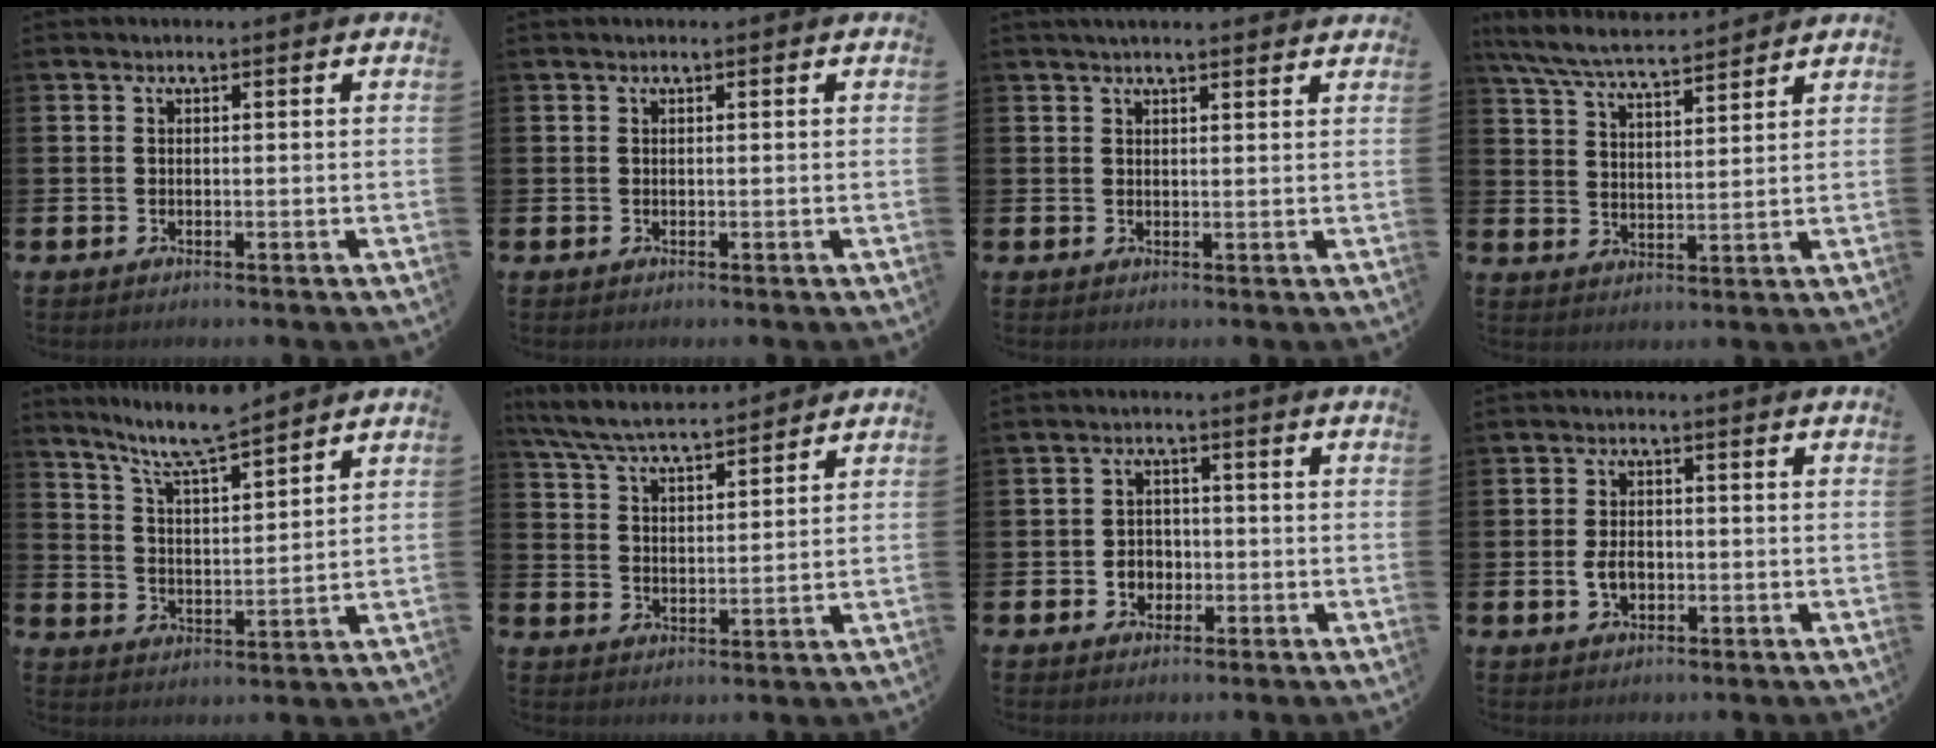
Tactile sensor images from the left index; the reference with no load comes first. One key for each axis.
{"total": 0.0}
{"total": 2.3, "fx": 2.2, "fy": 0.2, "fz": 0.6, "tx": -0.011, "ty": -0.005, "tz": 0.039}
{"total": 7.1, "fx": 6.7, "fy": 0.8, "fz": 2.2, "tx": -0.067, "ty": -0.033, "tz": 0.121}
{"total": 8.2, "fx": 7.5, "fy": 0.4, "fz": 3.3, "tx": -0.090, "ty": -0.036, "tz": 0.135}
{"total": 6.7, "fx": 6.4, "fy": 0.6, "fz": 2.0, "tx": -0.062, "ty": -0.032, "tz": 0.114}
{"total": 2.9, "fx": -0.8, "fy": 2.6, "fz": 1.0, "tx": -0.016, "ty": 0.002, "tz": -0.023}
{"total": 2.9, "fx": -0.6, "fy": 2.0, "fz": 2.1, "tx": -0.038, "ty": 0.004, "tz": -0.013}